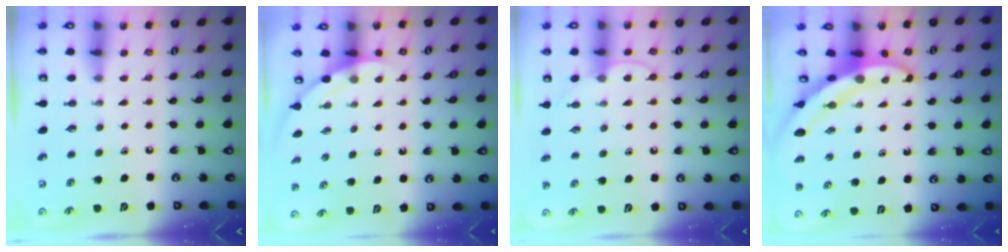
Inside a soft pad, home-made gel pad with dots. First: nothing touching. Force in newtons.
{"total": 2.2, "press": 2.2, "slide": 0.0}
{"total": 8.2, "press": 8.2, "slide": 0.5}
{"total": 4.6, "press": 4.6, "slide": 0.4}